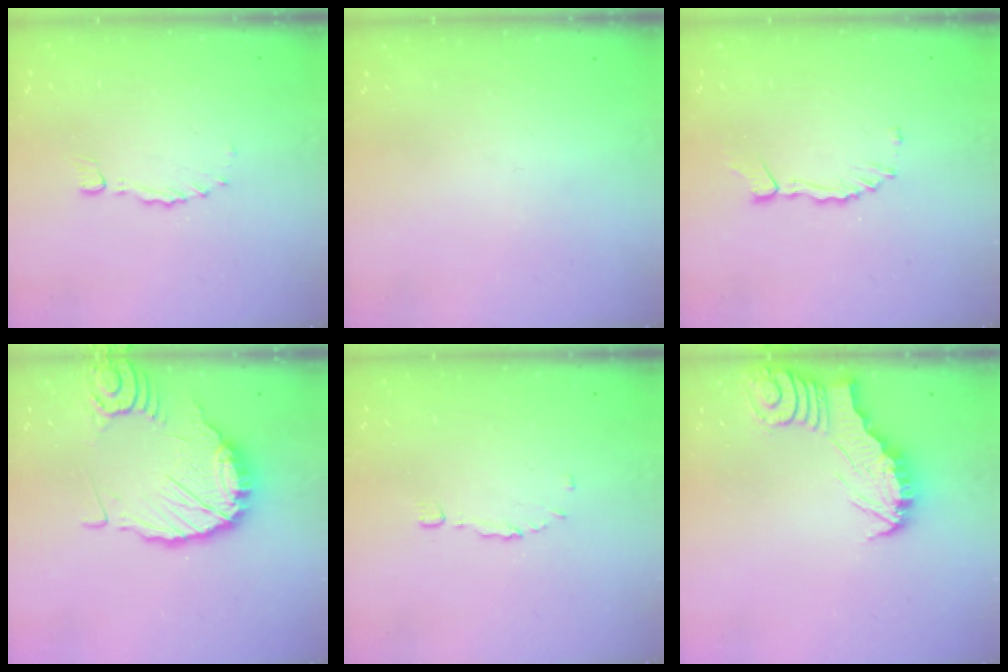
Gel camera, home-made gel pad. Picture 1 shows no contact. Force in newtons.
{"total": 0.0}
{"total": 4.1, "press": 4.1, "slide": 0.4}
{"total": 12.8, "press": 12.7, "slide": 1.7}
{"total": 4.2, "press": 4.2, "slide": 0.5}
{"total": 3.0, "press": 3.0, "slide": 0.3}